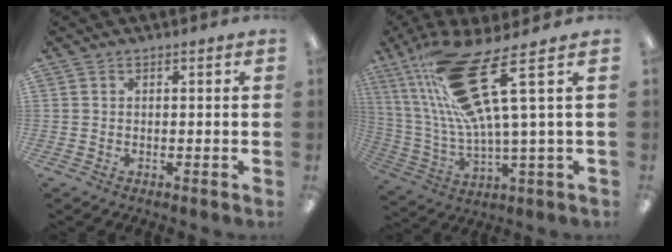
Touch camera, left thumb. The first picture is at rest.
{"total": 22.0, "force": [9.9, 5.0, 19.0], "torque": [-0.377, -0.033, 0.159]}